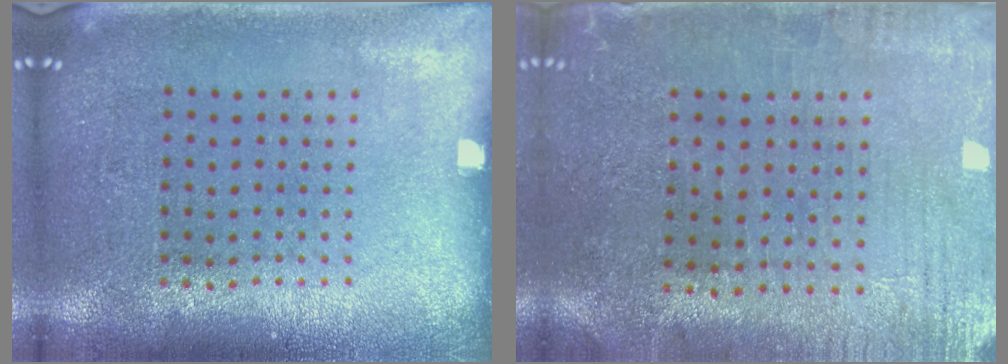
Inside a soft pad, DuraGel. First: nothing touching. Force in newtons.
{"total": 0.5, "press": 0.3, "slide": 0.4}